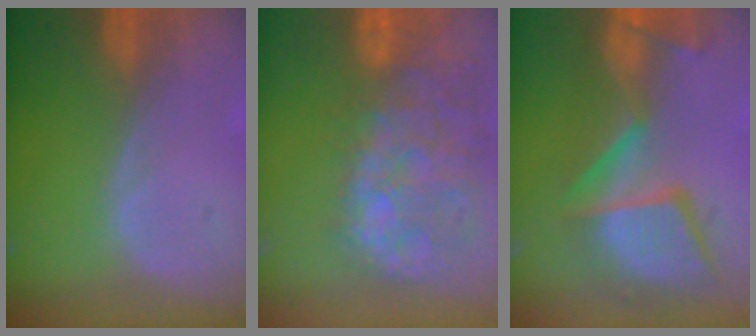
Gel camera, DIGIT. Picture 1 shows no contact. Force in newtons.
{"total": 14.3, "press": 11.7, "slide": 8.2}
{"total": 13.4, "press": 11.3, "slide": 7.3}